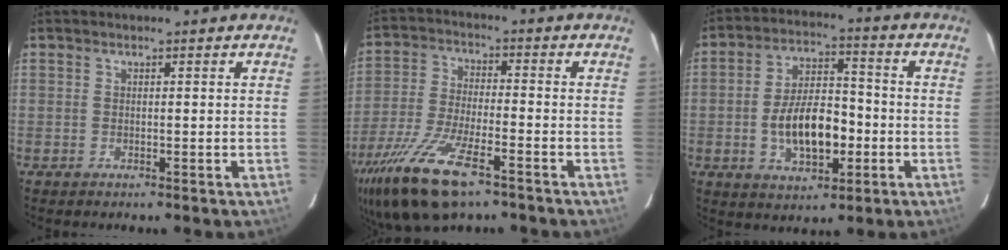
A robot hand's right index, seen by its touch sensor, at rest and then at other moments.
{"total": 17.5, "force": [-11.2, 5.6, 12.2], "torque": [-0.260, -0.048, -0.212]}
{"total": 12.2, "force": [-3.1, 6.1, 10.1], "torque": [-0.192, 0.013, -0.042]}